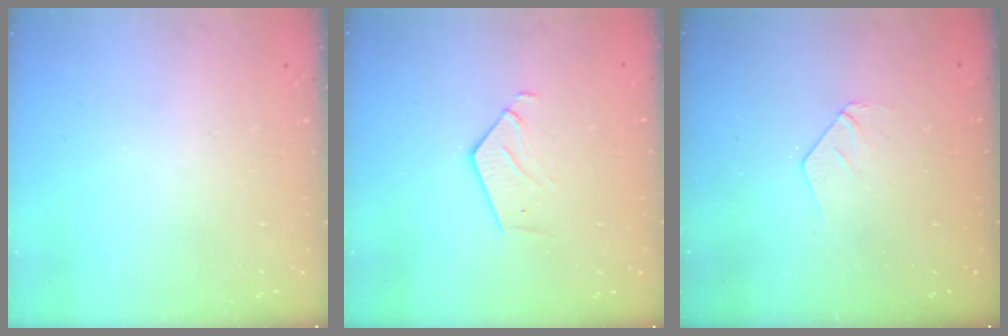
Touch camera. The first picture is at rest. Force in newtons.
{"total": 2.8, "press": 2.8, "slide": 0.2}
{"total": 3.5, "press": 3.5, "slide": 0.2}